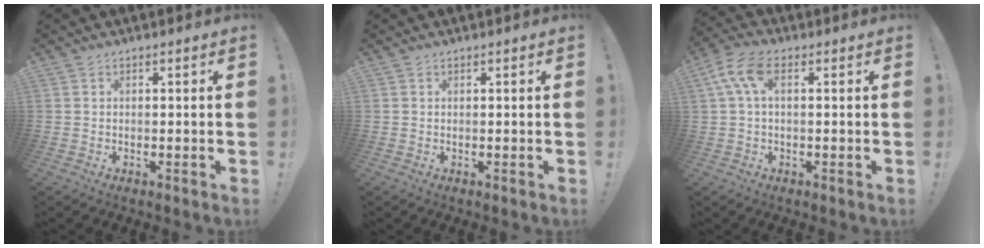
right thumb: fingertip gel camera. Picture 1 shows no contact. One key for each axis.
{"total": 0.0}
{"total": 8.1, "fx": 2.0, "fy": 3.8, "fz": 6.9, "tx": -0.153, "ty": 0.002, "tz": 0.041}